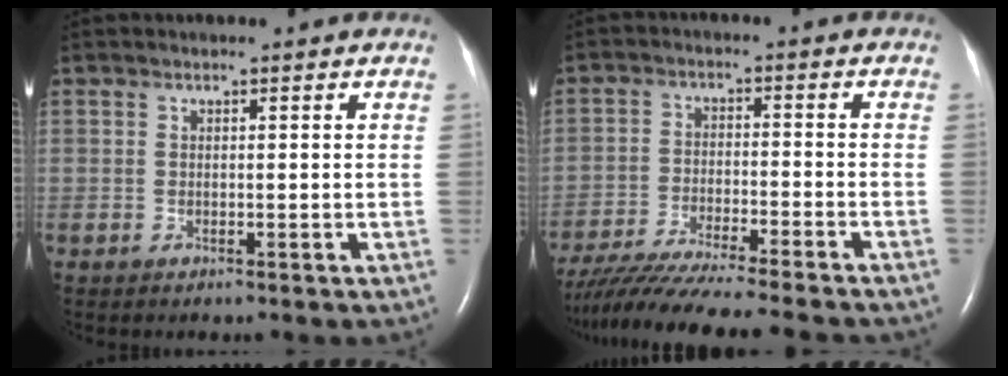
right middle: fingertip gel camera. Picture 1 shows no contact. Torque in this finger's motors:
{"motor_torque": [0.97, -1.02, 0.22, 0.14]}